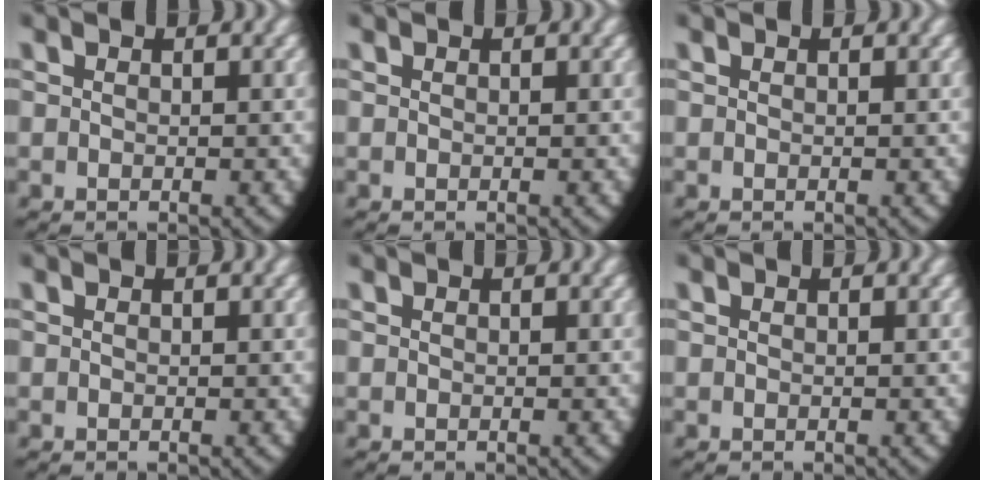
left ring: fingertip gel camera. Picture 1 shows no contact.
{"total": 0.0}
{"total": 0.0}
{"total": 0.0}
{"total": 0.0}
{"total": 0.0}